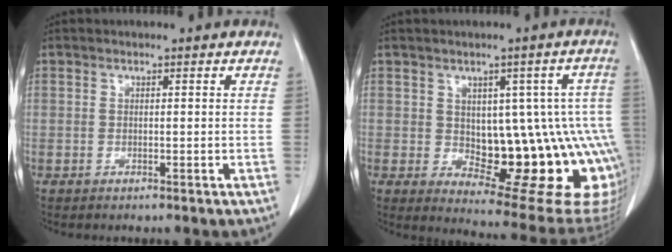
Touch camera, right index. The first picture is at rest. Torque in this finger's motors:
{"motor_torque": [1.51, -0.63, 0.38, 0.05]}